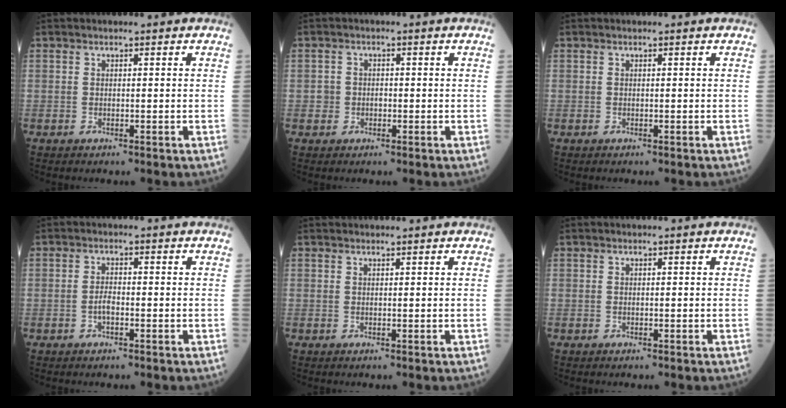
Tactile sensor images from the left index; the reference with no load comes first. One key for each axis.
{"total": 1.8, "fx": -0.6, "fy": 1.7, "fz": 0.3, "tx": -0.001, "ty": 0.008, "tz": -0.010}
{"total": 0.0}
{"total": 1.6, "fx": -0.8, "fy": 0.5, "fz": 1.3, "tx": -0.023, "ty": 0.004, "tz": -0.016}
{"total": 2.1, "fx": 2.0, "fy": 0.1, "fz": 0.6, "tx": -0.004, "ty": 0.023, "tz": 0.030}
{"total": 0.0}